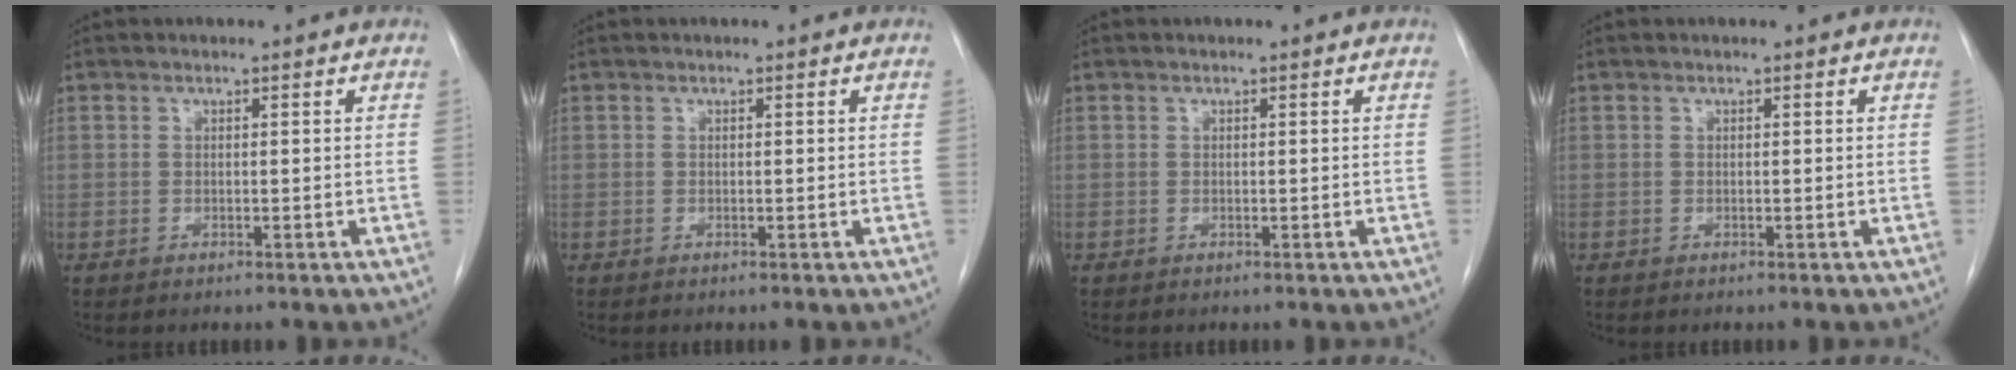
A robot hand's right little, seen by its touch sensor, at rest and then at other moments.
{"total": 0.0}
{"total": 0.0}
{"total": 0.0}